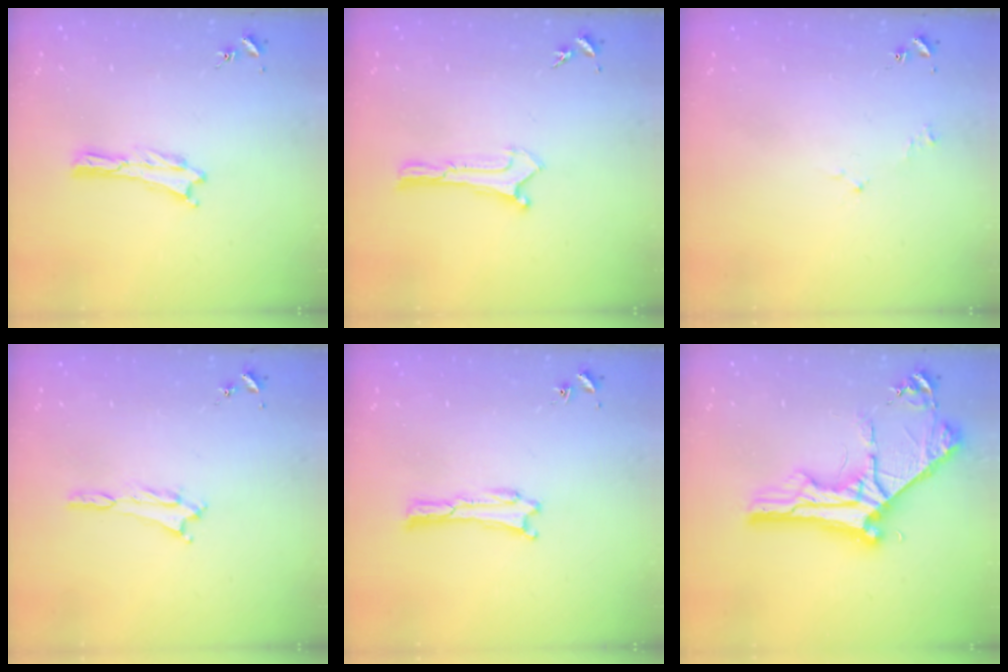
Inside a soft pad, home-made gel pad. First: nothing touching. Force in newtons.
{"total": 0.0}
{"total": 1.6, "press": 1.5, "slide": 0.3}
{"total": 1.2, "press": 1.2, "slide": 0.2}
{"total": 0.0}
{"total": 10.4, "press": 10.3, "slide": 1.3}